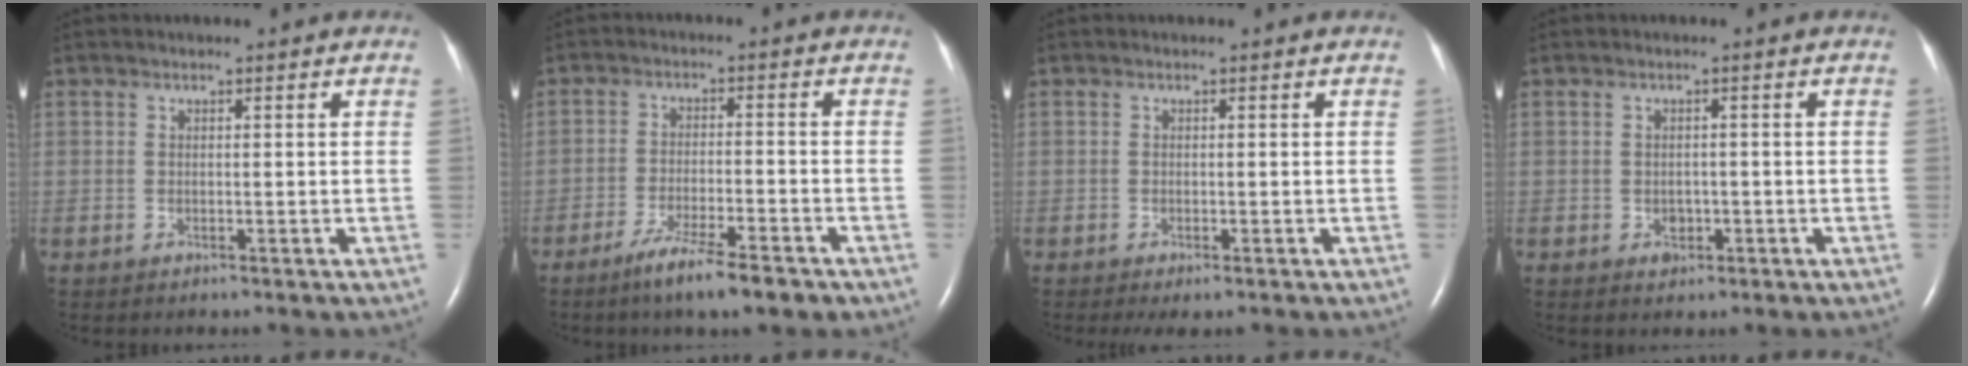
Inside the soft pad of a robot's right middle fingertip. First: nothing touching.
{"total": 8.5, "force": [-5.9, 0.8, 6.0], "torque": [-0.103, -0.016, -0.094]}
{"total": 1.9, "force": [-1.3, 0.5, 1.3], "torque": [-0.019, -0.007, -0.018]}
{"total": 1.6, "force": [-0.6, 1.3, 0.7], "torque": [-0.011, 0.003, -0.004]}